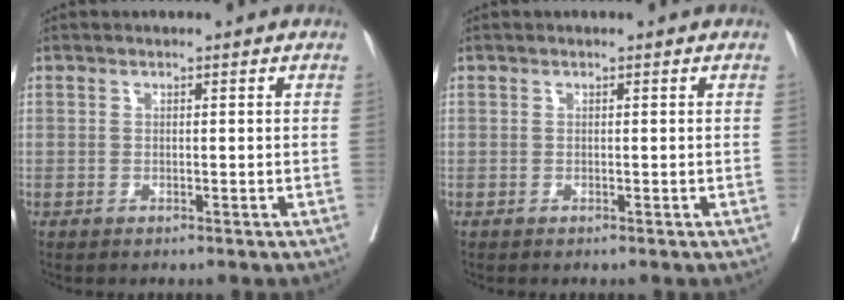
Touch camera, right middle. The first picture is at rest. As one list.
[{"total": 0.0}]